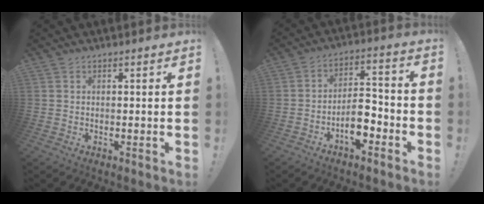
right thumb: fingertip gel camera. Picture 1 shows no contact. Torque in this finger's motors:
{"motor_torque": [1.54, 0.60, 0.11, -0.16, 0.07]}